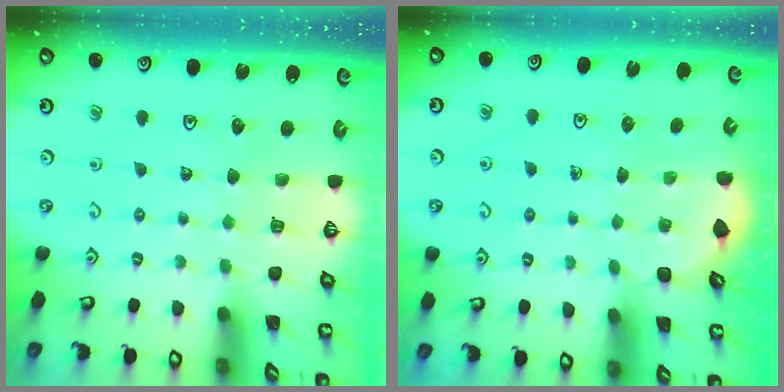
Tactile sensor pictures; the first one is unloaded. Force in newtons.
{"total": 2.1, "press": 1.8, "slide": 1.1}